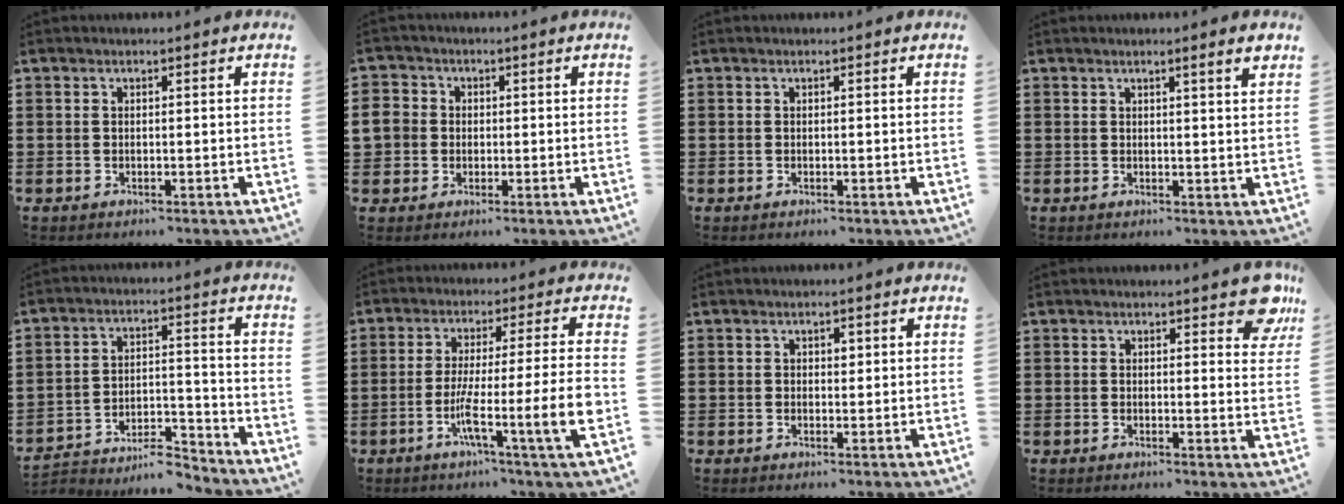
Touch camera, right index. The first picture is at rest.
{"total": 4.1, "force": [0.0, 3.9, 1.4], "torque": [-0.055, 0.007, -0.005]}
{"total": 0.0}
{"total": 2.0, "force": [1.4, -0.2, 1.4], "torque": [-0.022, -0.006, 0.023]}
{"total": 6.5, "force": [-6.0, 1.7, 1.7], "torque": [-0.020, 0.020, -0.115]}
{"total": 10.9, "force": [-3.2, 0.4, 10.4], "torque": [-0.182, -0.016, -0.063]}
{"total": 1.0, "force": [0.4, 0.7, 0.6], "torque": [-0.005, 0.001, 0.006]}
{"total": 4.1, "force": [3.0, 1.6, 2.4], "torque": [-0.017, -0.008, 0.046]}